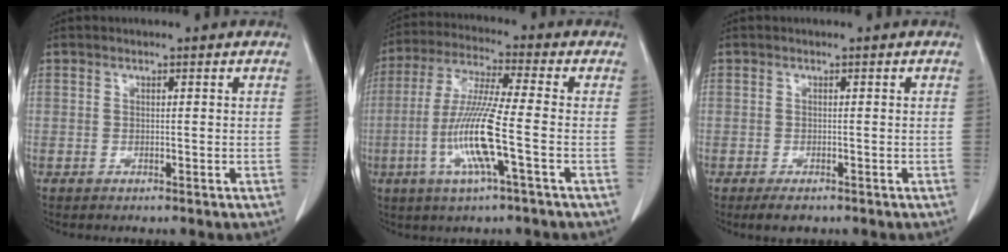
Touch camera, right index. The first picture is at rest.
{"total": 11.8, "force": [-3.2, -0.2, 11.3], "torque": [-0.232, -0.011, -0.068]}
{"total": 2.0, "force": [-1.4, 0.9, 1.1], "torque": [-0.023, -0.003, -0.017]}